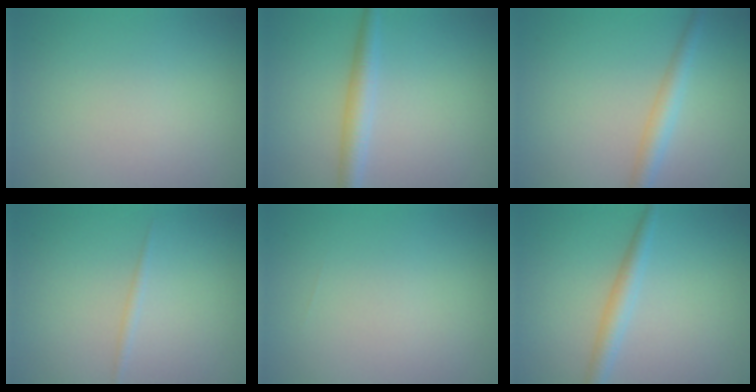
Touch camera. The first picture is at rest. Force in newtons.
{"total": 2.6, "press": 2.6, "slide": 0.0}
{"total": 2.4, "press": 2.4, "slide": 0.1}
{"total": 0.7, "press": 0.7, "slide": 0.0}
{"total": 0.0}
{"total": 2.3, "press": 2.3, "slide": 0.0}